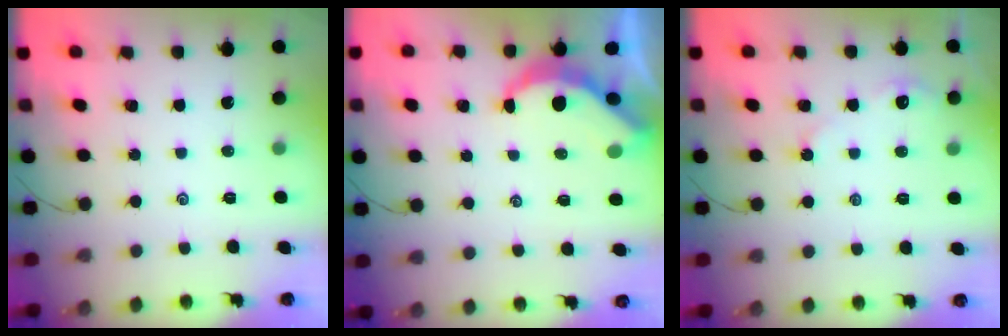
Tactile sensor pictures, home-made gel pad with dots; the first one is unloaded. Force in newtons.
{"total": 5.1, "press": 5.1, "slide": 0.6}
{"total": 2.8, "press": 2.8, "slide": 0.4}